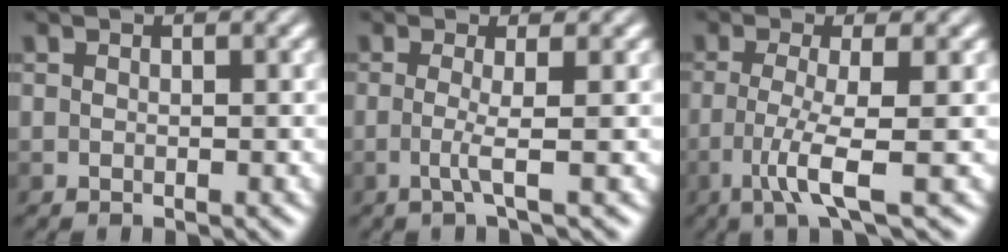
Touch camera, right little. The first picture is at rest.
{"total": 1.8, "force": [-0.5, -0.5, 1.7], "torque": [-0.042, -0.001, -0.009]}
{"total": 4.2, "force": [-1.7, 0.1, 3.8], "torque": [-0.081, -0.002, -0.034]}